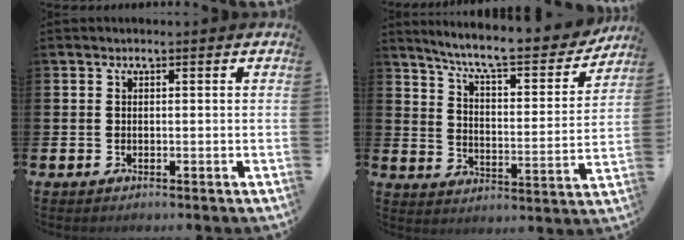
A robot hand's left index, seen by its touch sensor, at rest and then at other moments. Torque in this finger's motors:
{"motor_torque": [0.91, -1.23, 0.60, 0.21]}